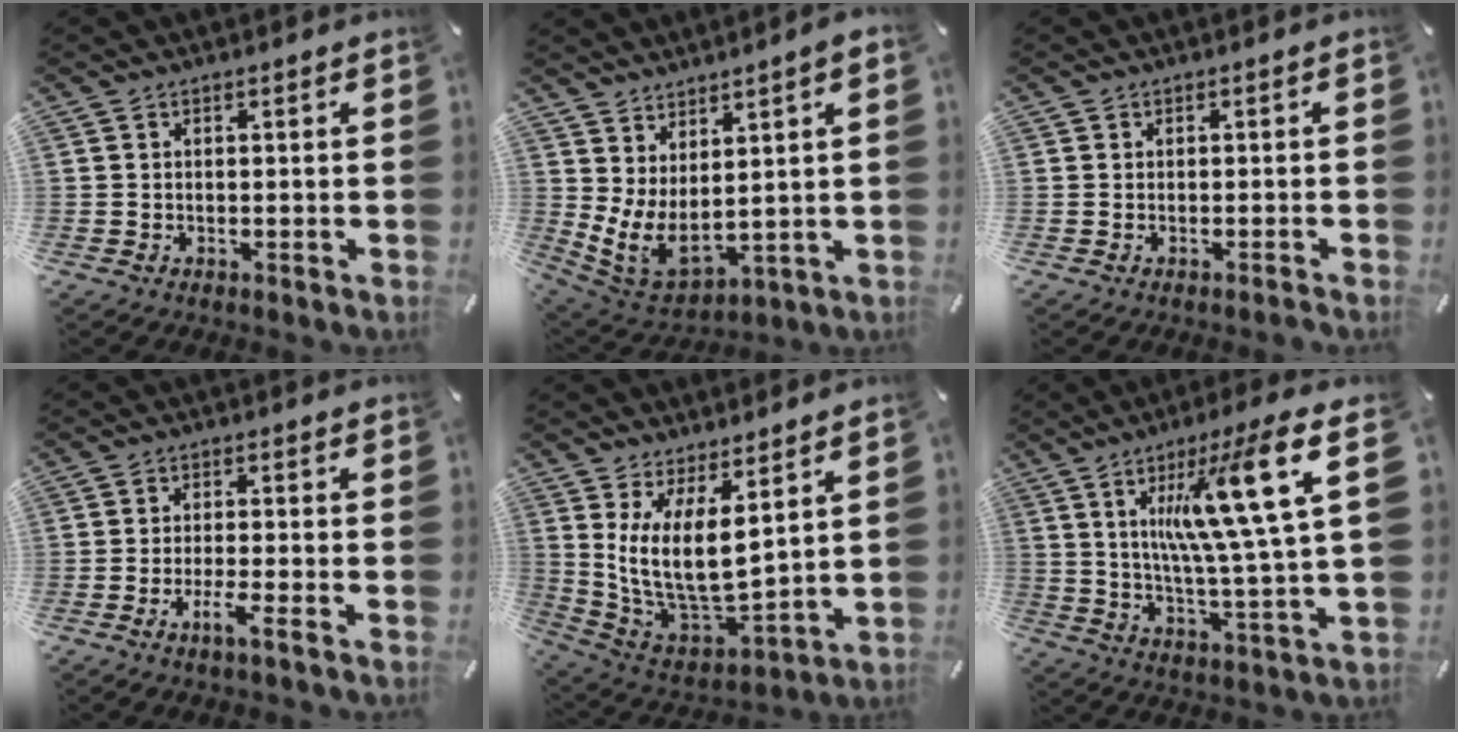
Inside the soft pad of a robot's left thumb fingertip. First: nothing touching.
{"total": 6.4, "force": [1.5, 3.7, 5.1], "torque": [-0.106, -0.034, 0.034]}
{"total": 0.7, "force": [-0.7, 0.2, 0.2], "torque": [-0.004, 0.002, -0.014]}
{"total": 4.6, "force": [-2.6, 0.5, 3.8], "torque": [-0.064, -0.001, -0.044]}
{"total": 13.4, "force": [5.9, 6.3, 10.3], "torque": [-0.227, -0.059, 0.115]}
{"total": 20.1, "force": [7.8, 2.2, 18.4], "torque": [-0.311, -0.028, 0.098]}